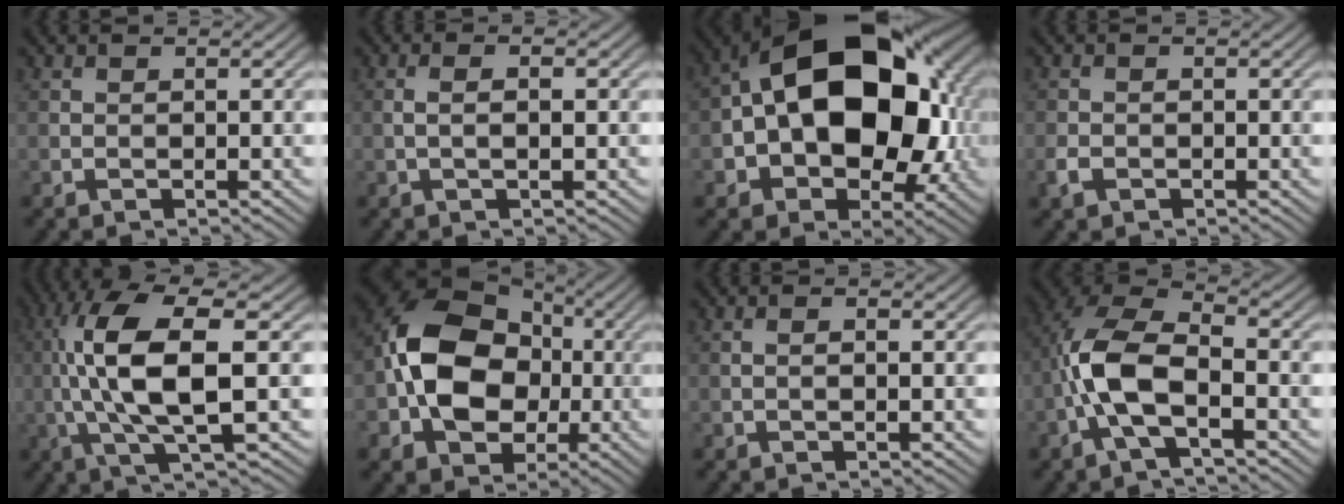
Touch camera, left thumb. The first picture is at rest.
{"total": 2.0, "force": [-0.2, 0.4, 2.0], "torque": [-0.036, 0.002, -0.005]}
{"total": 19.0, "force": [1.3, 12.5, 14.3], "torque": [-0.228, -0.001, 0.023]}
{"total": 1.8, "force": [-0.9, 1.2, 0.9], "torque": [-0.021, -0.003, -0.022]}
{"total": 12.0, "force": [0.5, 3.2, 11.5], "torque": [-0.236, 0.019, 0.006]}
{"total": 13.7, "force": [-1.0, 10.3, 8.9], "torque": [-0.179, 0.011, -0.032]}
{"total": 1.3, "force": [-0.1, 0.3, 1.2], "torque": [-0.013, -0.007, -0.003]}
{"total": 8.9, "force": [-2.3, 4.0, 7.6], "torque": [-0.173, 0.014, -0.054]}